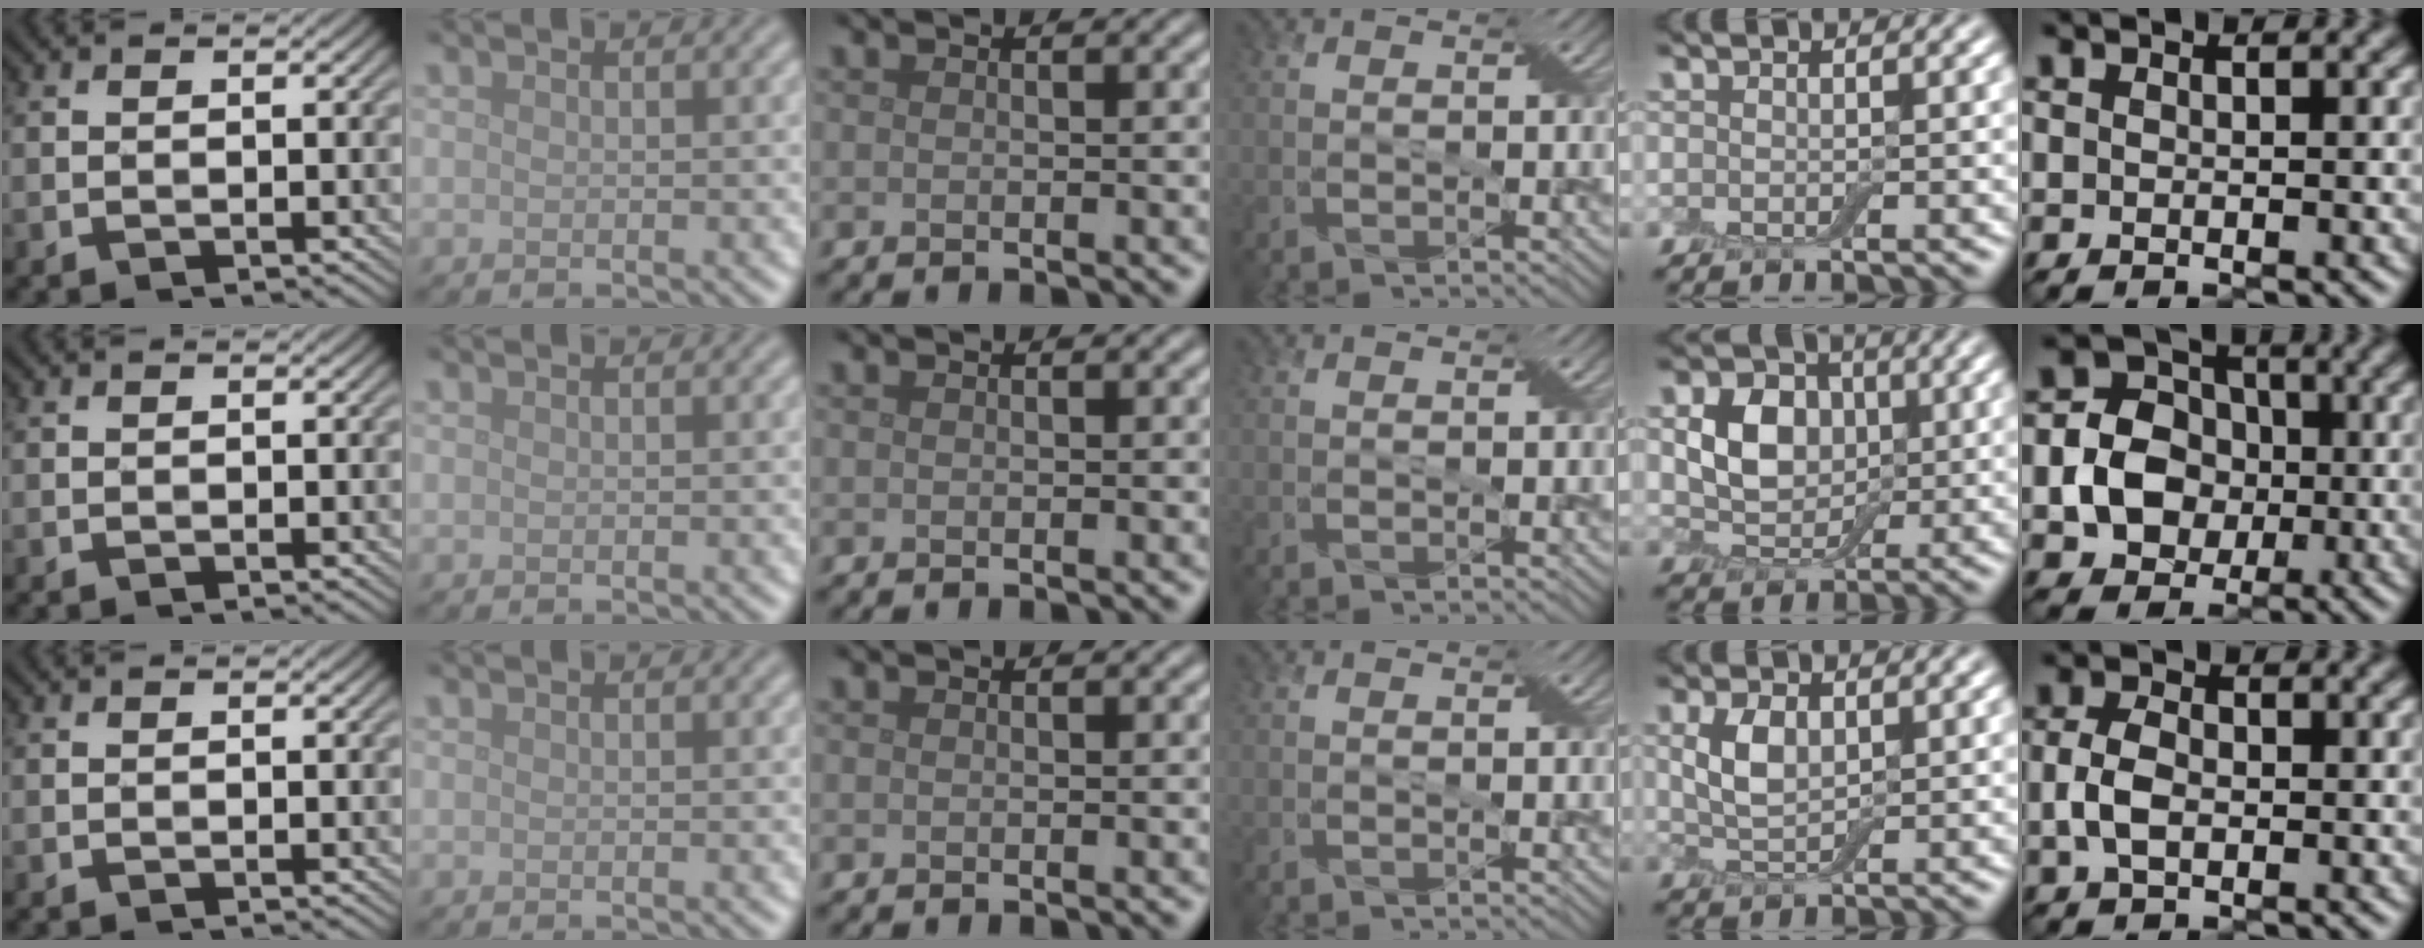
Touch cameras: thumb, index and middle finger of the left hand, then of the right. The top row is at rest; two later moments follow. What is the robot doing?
{"motion": "press", "object": "electronic device side button"}